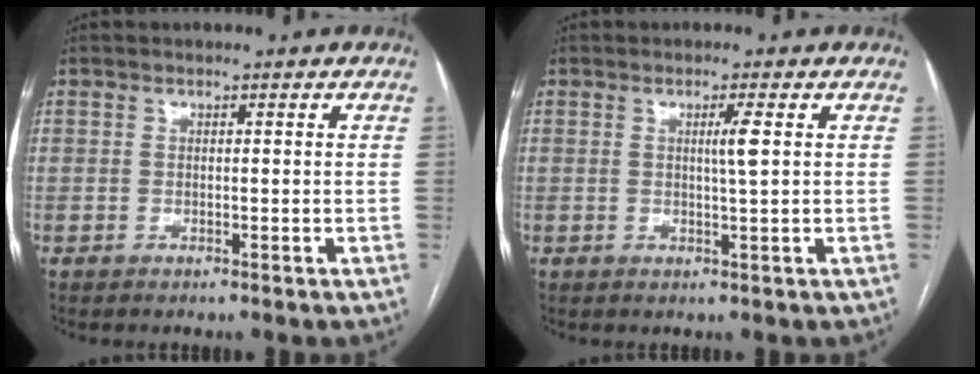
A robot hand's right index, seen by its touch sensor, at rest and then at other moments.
{"total": 2.5, "force": [0.6, -0.4, 2.4], "torque": [-0.043, -0.004, 0.010]}